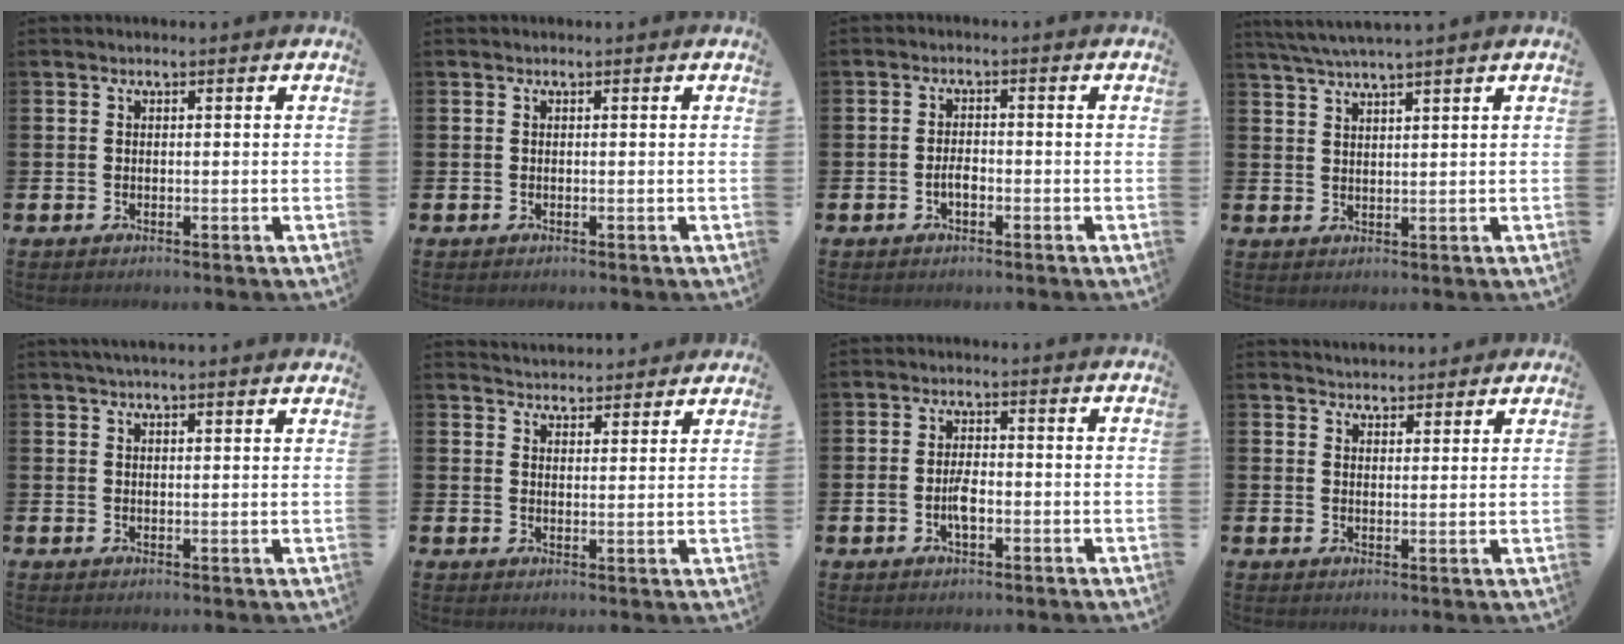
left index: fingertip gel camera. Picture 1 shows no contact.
{"total": 0.0}
{"total": 2.0, "force": [-0.7, 1.0, 1.6], "torque": [-0.026, 0.002, -0.015]}
{"total": 3.5, "force": [3.3, -0.6, 1.1], "torque": [-0.035, -0.006, 0.061]}
{"total": 2.5, "force": [2.4, -0.1, 0.7], "torque": [-0.015, -0.005, 0.043]}
{"total": 4.2, "force": [4.1, 0.7, -0.3], "torque": [-0.004, -0.025, 0.075]}
{"total": 3.3, "force": [-0.7, 1.5, 2.8], "torque": [-0.046, 0.001, -0.013]}
{"total": 3.4, "force": [3.3, 0.7, -0.4], "torque": [0.001, -0.015, 0.062]}